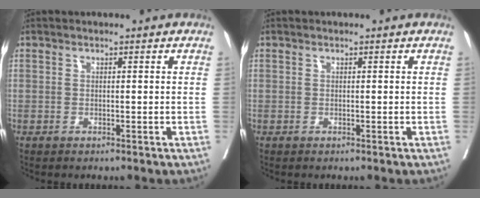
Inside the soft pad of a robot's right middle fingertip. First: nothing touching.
{"total": 0.0}